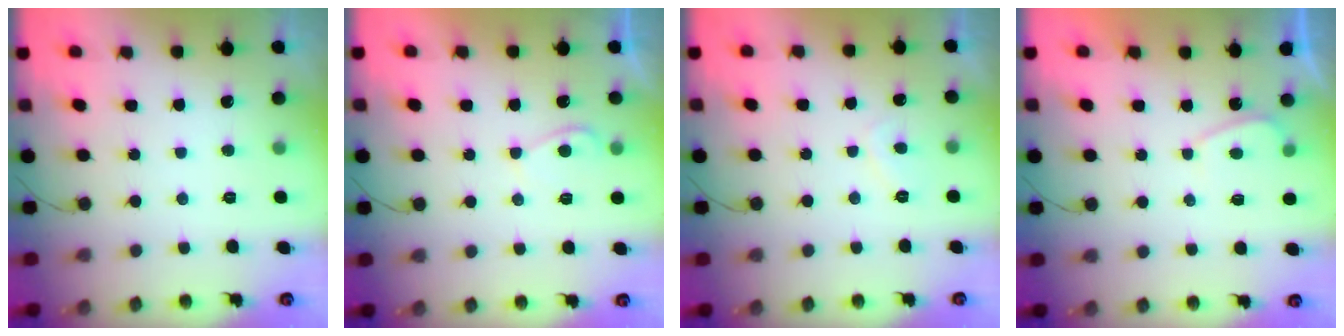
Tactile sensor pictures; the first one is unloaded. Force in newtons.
{"total": 3.0, "press": 3.0, "slide": 0.4}
{"total": 2.3, "press": 2.1, "slide": 0.8}
{"total": 0.8, "press": 0.6, "slide": 0.5}